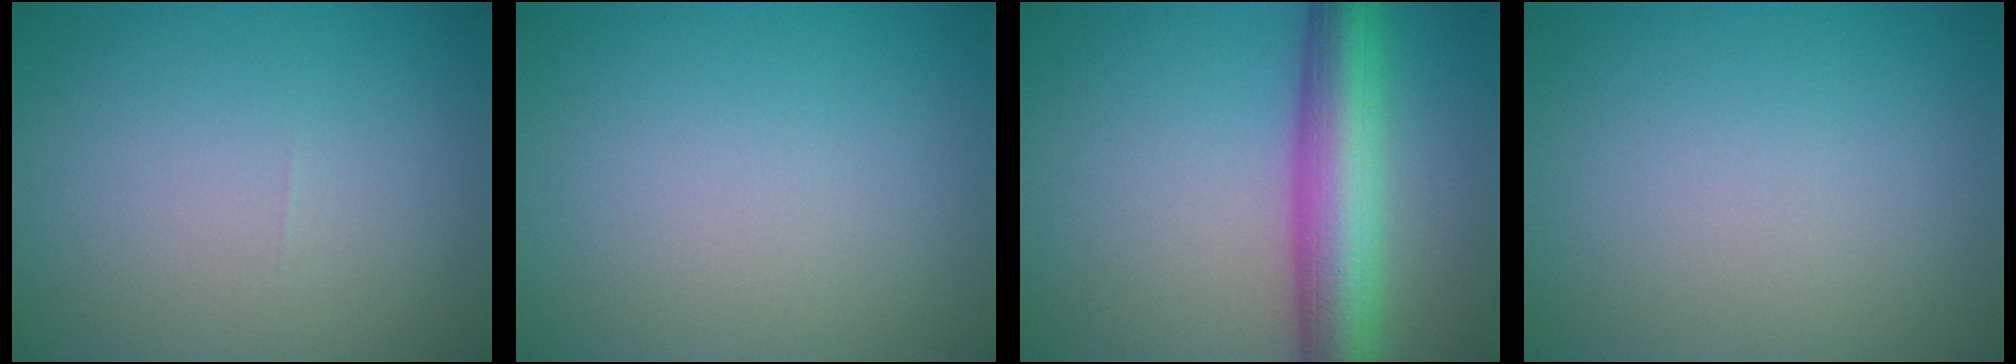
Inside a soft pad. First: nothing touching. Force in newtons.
{"total": 0.0}
{"total": 8.4, "press": 8.4, "slide": 0.3}
{"total": 0.0}